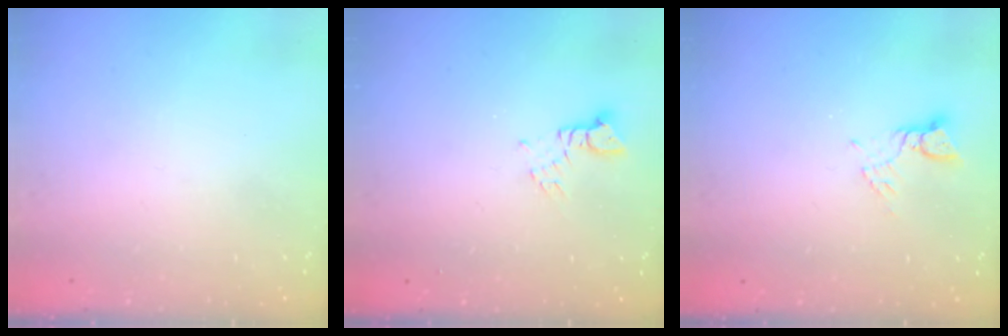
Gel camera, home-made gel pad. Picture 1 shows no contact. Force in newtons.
{"total": 2.2, "press": 2.2, "slide": 0.2}
{"total": 2.6, "press": 2.6, "slide": 0.1}